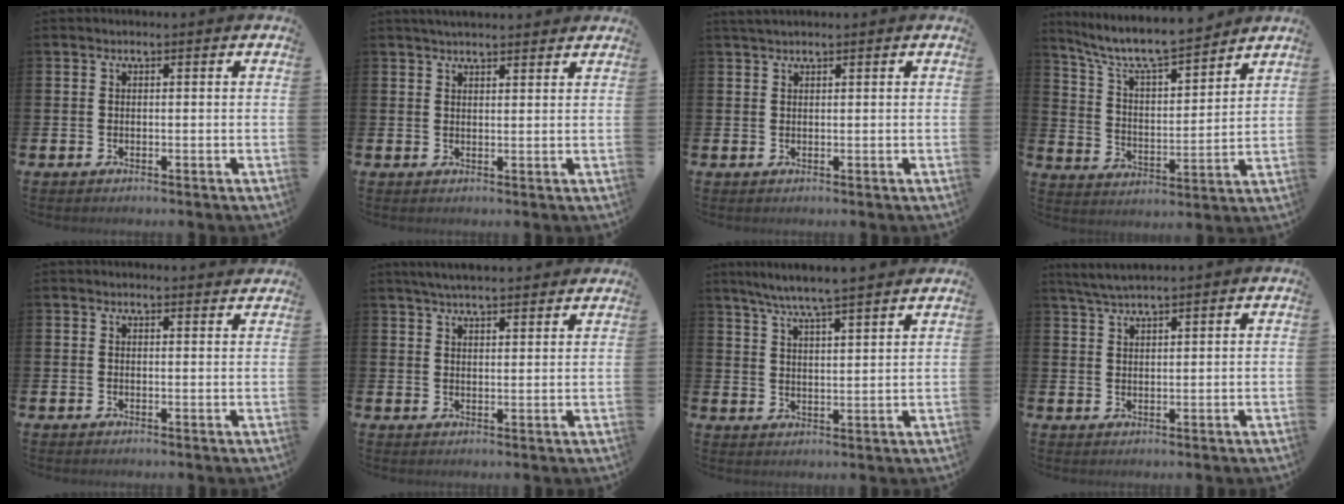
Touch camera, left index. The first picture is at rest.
{"total": 2.8, "force": [2.8, 0.4, 0.6], "torque": [-0.016, -0.008, 0.051]}
{"total": 1.5, "force": [1.3, 0.3, 0.6], "torque": [-0.008, 0.001, 0.023]}
{"total": 8.5, "force": [7.9, 1.1, 2.8], "torque": [-0.091, -0.056, 0.138]}
{"total": 1.2, "force": [1.2, 0.2, 0.0], "torque": [0.010, -0.007, 0.020]}
{"total": 4.4, "force": [4.3, 0.4, 1.1], "torque": [-0.030, -0.014, 0.079]}
{"total": 6.6, "force": [6.3, -0.3, 2.2], "torque": [-0.066, -0.025, 0.112]}
{"total": 3.3, "force": [3.1, 0.1, 1.1], "torque": [-0.032, -0.005, 0.057]}